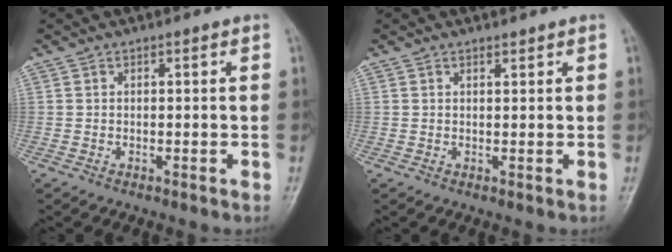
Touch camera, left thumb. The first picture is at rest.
{"total": 0.8, "force": [0.7, 0.2, 0.2], "torque": [-0.005, -0.006, 0.012]}